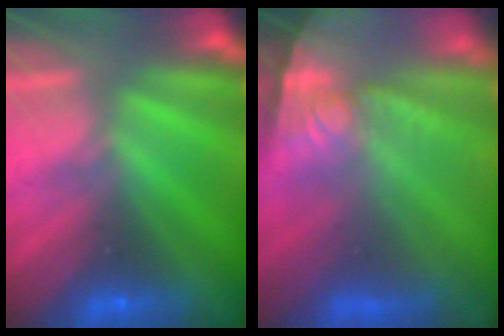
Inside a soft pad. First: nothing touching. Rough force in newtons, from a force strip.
{"total": 10.6}